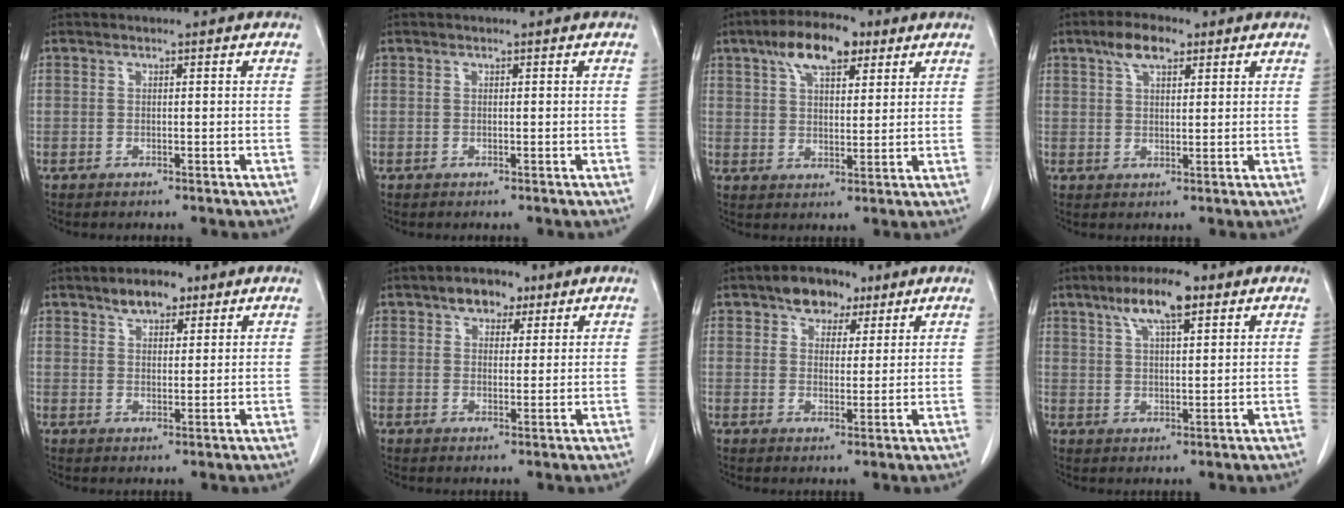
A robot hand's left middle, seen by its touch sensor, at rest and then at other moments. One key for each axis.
{"total": 0.0}
{"total": 9.1, "fx": 5.3, "fy": 3.7, "fz": 6.4, "tx": -0.117, "ty": 0.020, "tz": 0.091}
{"total": 5.0, "fx": 3.0, "fy": 2.0, "fz": 3.5, "tx": -0.071, "ty": 0.013, "tz": 0.056}
{"total": 4.6, "fx": 3.1, "fy": 2.1, "fz": 2.6, "tx": -0.045, "ty": 0.008, "tz": 0.054}
{"total": 4.5, "fx": 2.7, "fy": 2.8, "fz": 2.3, "tx": -0.035, "ty": 0.014, "tz": 0.044}
{"total": 6.0, "fx": 3.7, "fy": 3.8, "fz": 2.8, "tx": -0.039, "ty": 0.015, "tz": 0.060}
{"total": 7.8, "fx": 4.6, "fy": 1.7, "fz": 6.0, "tx": -0.117, "ty": 0.013, "tz": 0.080}